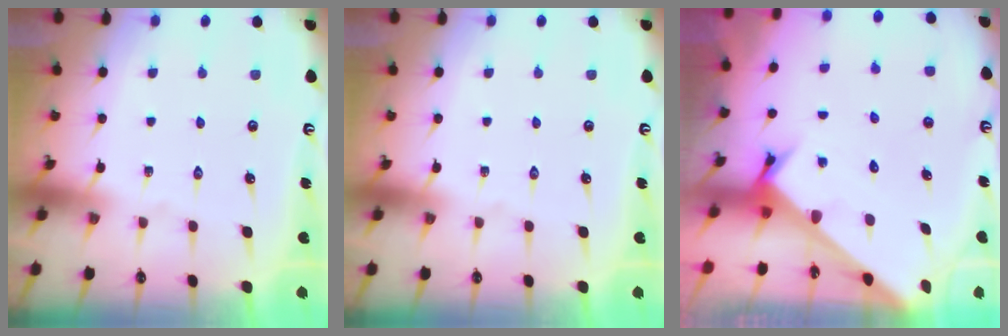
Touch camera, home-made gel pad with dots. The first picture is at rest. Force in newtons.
{"total": 0.0}
{"total": 2.5, "press": 2.5, "slide": 0.2}